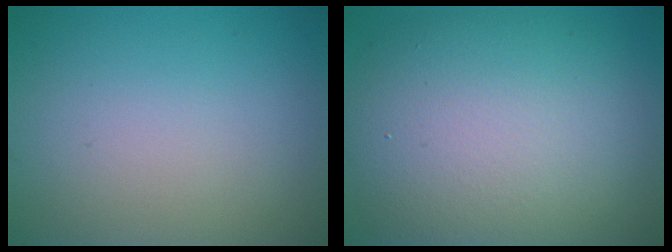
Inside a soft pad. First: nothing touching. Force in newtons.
{"total": 11.8, "press": 11.8, "slide": 0.5}